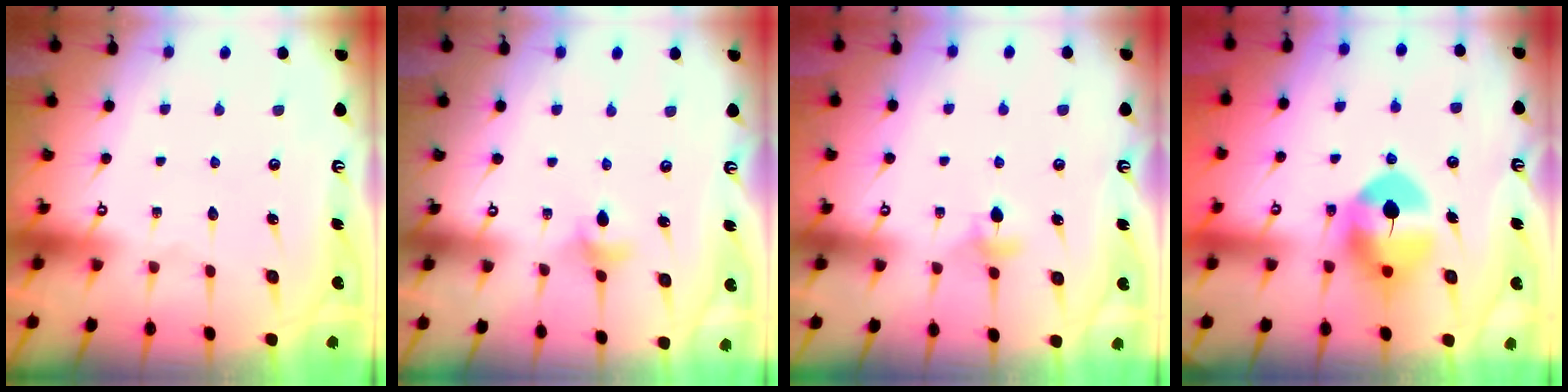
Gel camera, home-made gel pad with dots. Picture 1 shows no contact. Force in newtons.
{"total": 4.2, "press": 4.1, "slide": 0.6}
{"total": 4.3, "press": 4.2, "slide": 0.7}
{"total": 9.6, "press": 9.5, "slide": 1.4}